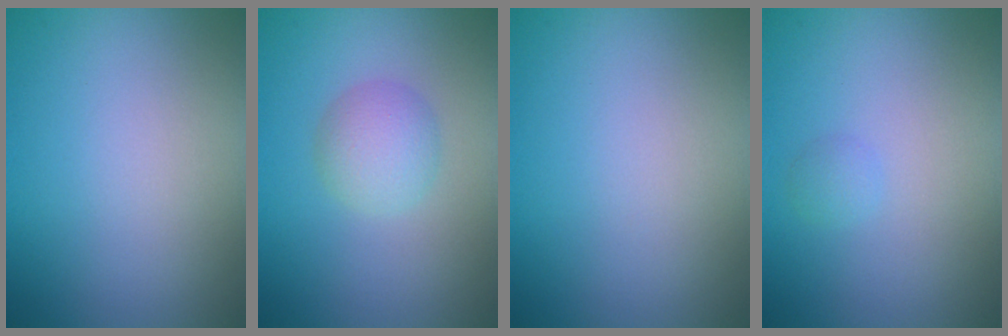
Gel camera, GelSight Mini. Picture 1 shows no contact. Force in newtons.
{"total": 2.7, "press": 2.7, "slide": 0.0}
{"total": 0.0}
{"total": 0.8, "press": 0.8, "slide": 0.0}